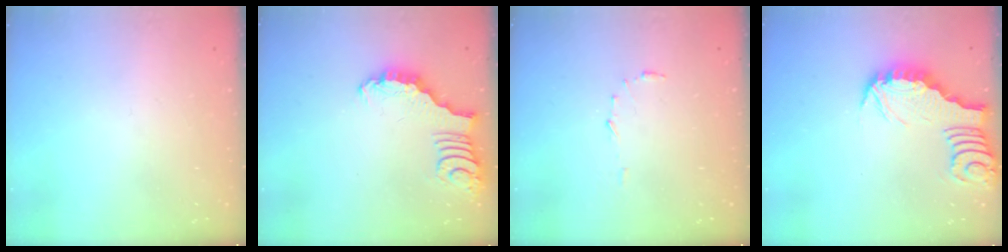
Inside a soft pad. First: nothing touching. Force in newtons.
{"total": 3.0, "press": 2.9, "slide": 0.3}
{"total": 4.5, "press": 4.5, "slide": 0.4}
{"total": 2.9, "press": 2.9, "slide": 0.3}